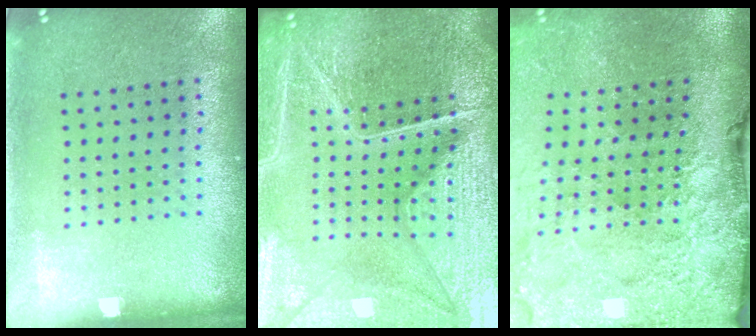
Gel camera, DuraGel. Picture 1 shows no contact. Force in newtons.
{"total": 6.5, "press": 5.8, "slide": 3.0}
{"total": 4.9, "press": 3.8, "slide": 3.0}